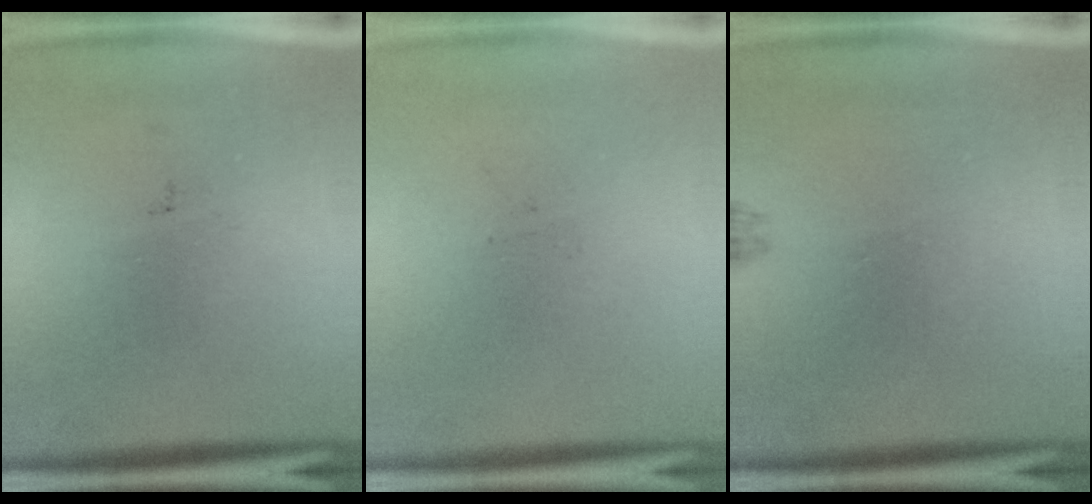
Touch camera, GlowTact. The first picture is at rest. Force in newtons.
{"total": 0.0}
{"total": 0.7}